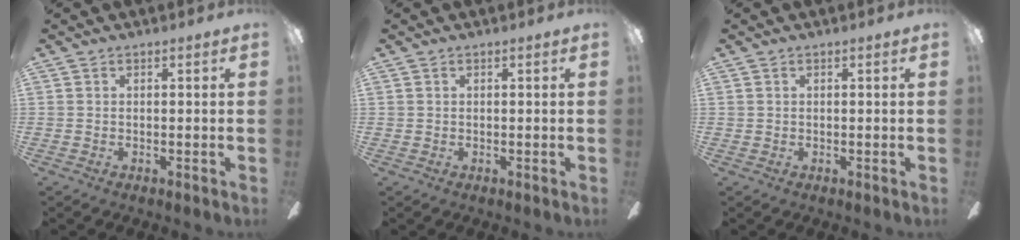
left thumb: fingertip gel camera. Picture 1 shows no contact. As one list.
[{"total": 0.6, "force": [0.2, 0.6, 0.3], "torque": [-0.005, 0.006, 0.002]}, {"total": 0.8, "force": [0.2, 0.7, 0.3], "torque": [-0.005, 0.005, 0.004]}]